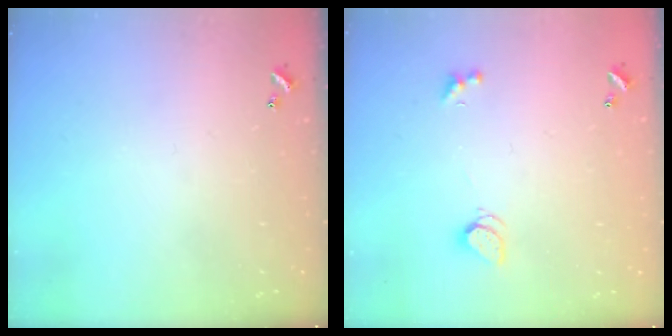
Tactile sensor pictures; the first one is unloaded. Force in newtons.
{"total": 1.8, "press": 1.8, "slide": 0.5}